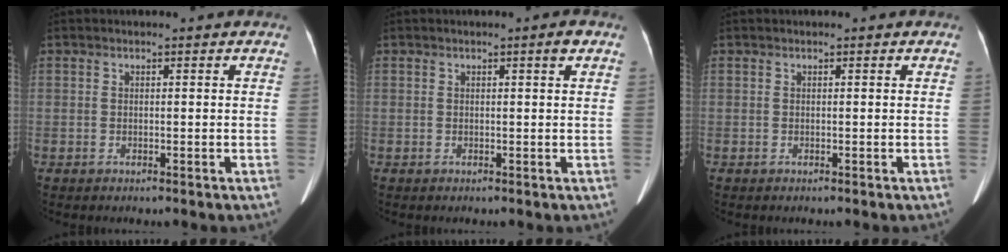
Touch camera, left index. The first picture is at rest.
{"total": 0.8, "force": [0.3, -0.1, 0.8], "torque": [-0.015, -0.003, 0.003]}
{"total": 0.0}